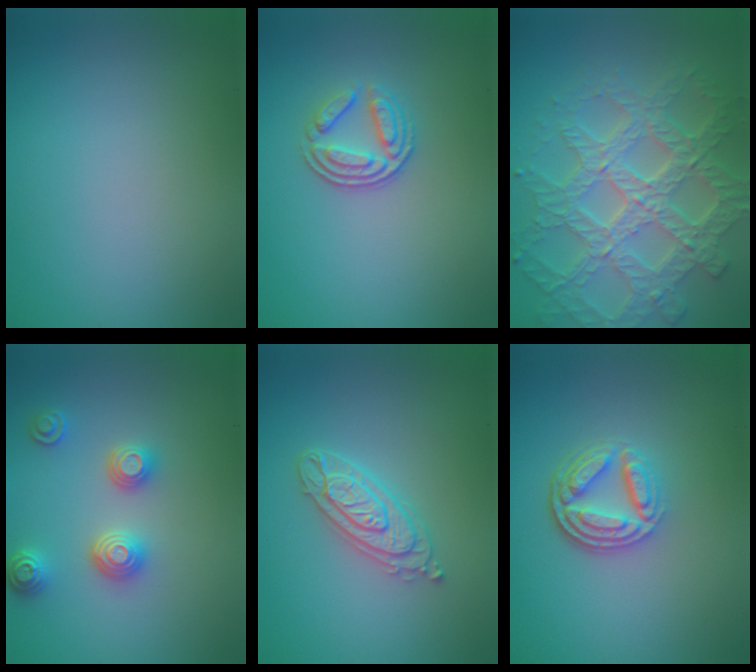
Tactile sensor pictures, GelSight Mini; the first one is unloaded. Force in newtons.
{"total": 3.0, "press": 2.5, "slide": 1.6}
{"total": 7.2, "press": 6.1, "slide": 3.8}
{"total": 3.2, "press": 3.0, "slide": 1.0}
{"total": 3.0, "press": 2.9, "slide": 0.6}
{"total": 4.8, "press": 3.5, "slide": 3.3}